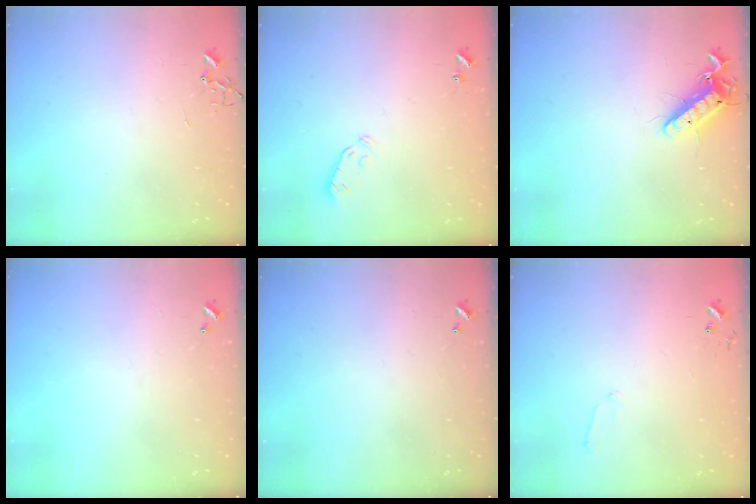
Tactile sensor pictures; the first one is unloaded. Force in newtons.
{"total": 3.8, "press": 3.7, "slide": 0.8}
{"total": 13.1, "press": 12.9, "slide": 2.2}
{"total": 0.0}
{"total": 0.0}
{"total": 5.1, "press": 5.0, "slide": 0.6}